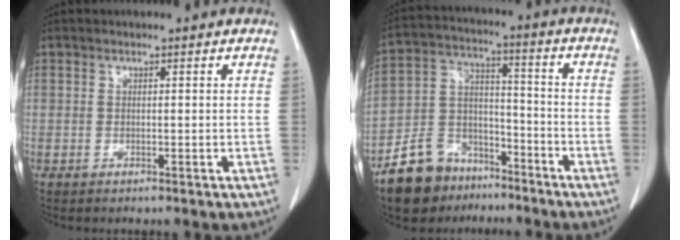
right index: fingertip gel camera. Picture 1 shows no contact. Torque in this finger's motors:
{"motor_torque": [-0.40, -0.46, -0.39, -0.21]}